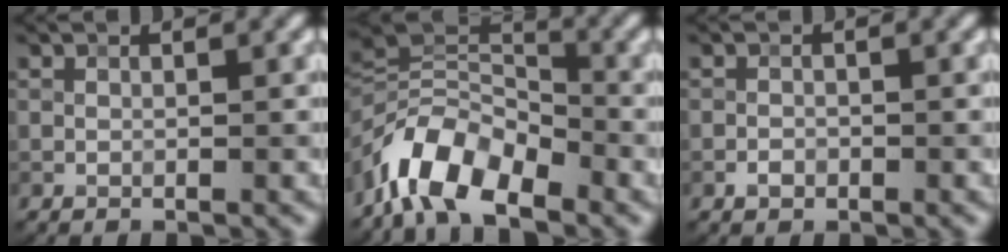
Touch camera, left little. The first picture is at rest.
{"total": 8.3, "force": [-5.4, 3.7, 5.1], "torque": [-0.092, 0.010, -0.115]}
{"total": 0.8, "force": [-0.6, 0.5, 0.1], "torque": [0.004, -0.002, -0.015]}